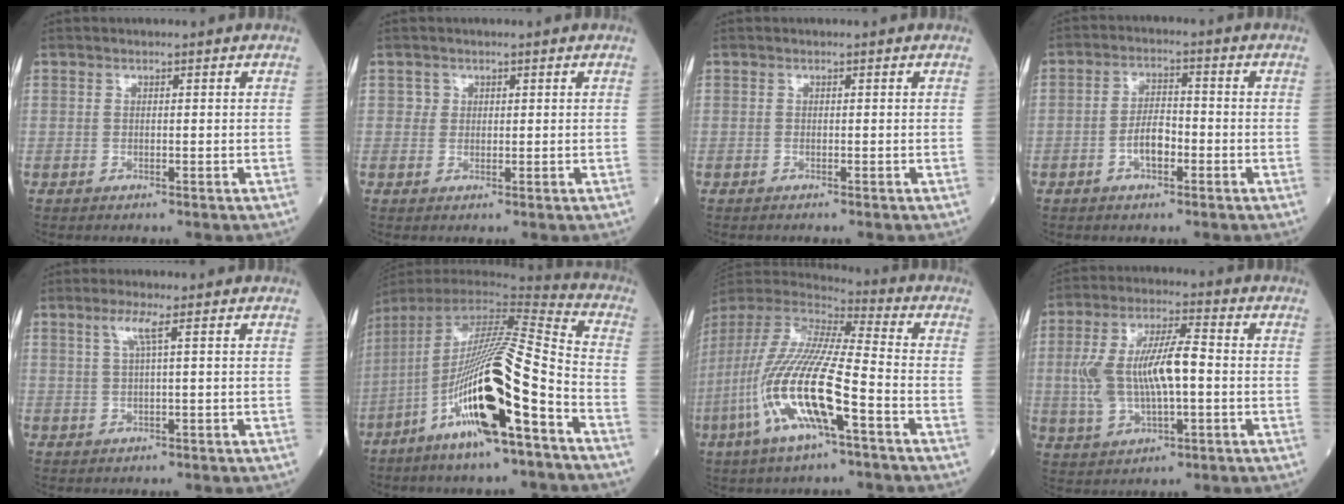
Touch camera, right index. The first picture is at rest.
{"total": 1.2, "force": [0.4, 1.1, 0.0], "torque": [0.010, 0.001, 0.001]}
{"total": 0.0}
{"total": 4.5, "force": [-1.8, 1.9, 3.7], "torque": [-0.072, 0.009, -0.036]}
{"total": 2.6, "force": [1.1, -0.4, 2.3], "torque": [-0.055, 0.004, 0.023]}
{"total": 20.5, "force": [-8.6, 1.5, 18.5], "torque": [-0.351, -0.022, -0.158]}
{"total": 19.0, "force": [-6.9, 2.6, 17.5], "torque": [-0.386, -0.026, -0.135]}
{"total": 12.1, "force": [-0.2, 4.2, 11.3], "torque": [-0.237, 0.021, 0.001]}